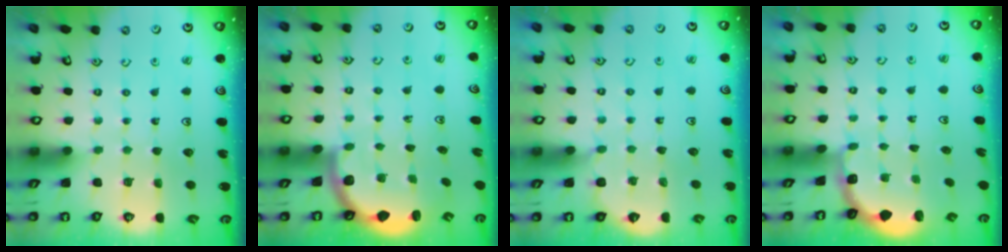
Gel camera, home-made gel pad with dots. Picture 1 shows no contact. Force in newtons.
{"total": 2.6, "press": 2.6, "slide": 0.7}
{"total": 3.1, "press": 3.1, "slide": 0.2}
{"total": 1.9, "press": 1.7, "slide": 0.7}